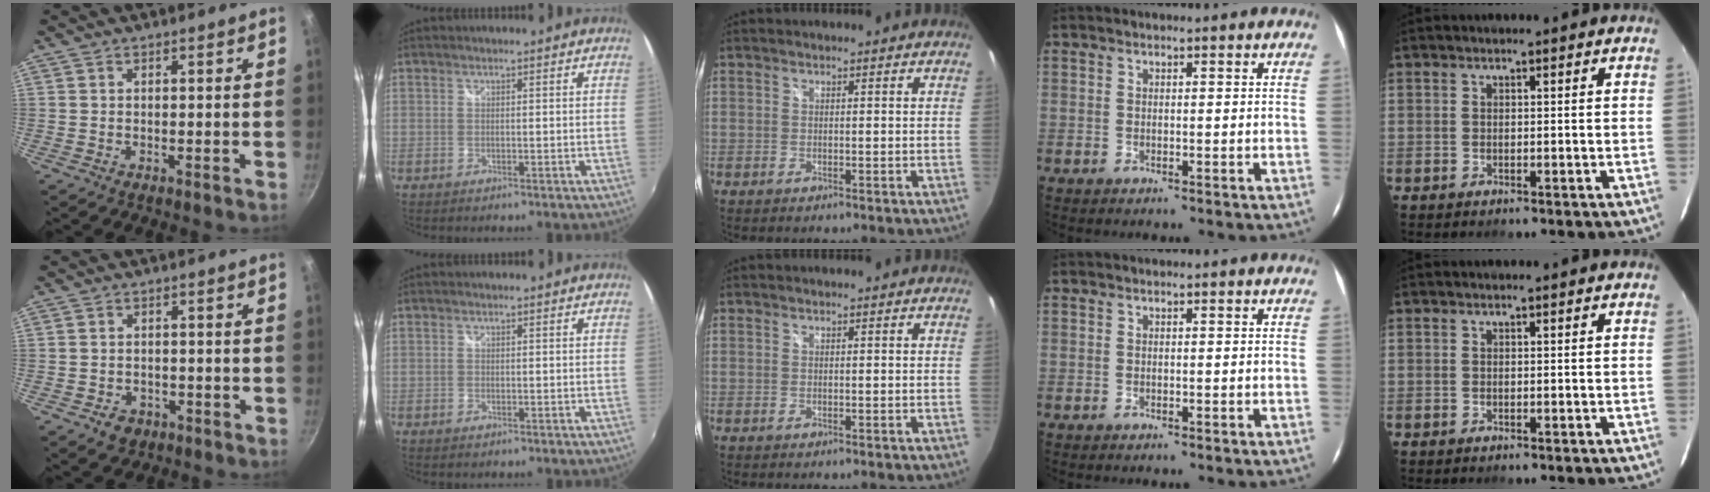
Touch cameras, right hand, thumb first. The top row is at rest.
{"thumb": {"total": 3.7, "force": [-2.0, 2.8, 1.4], "torque": [-0.014, 0.017, -0.020]}, "index": {"total": 0.5, "force": [-0.3, 0.4, 0.1], "torque": [-0.003, -0.002, -0.007]}}